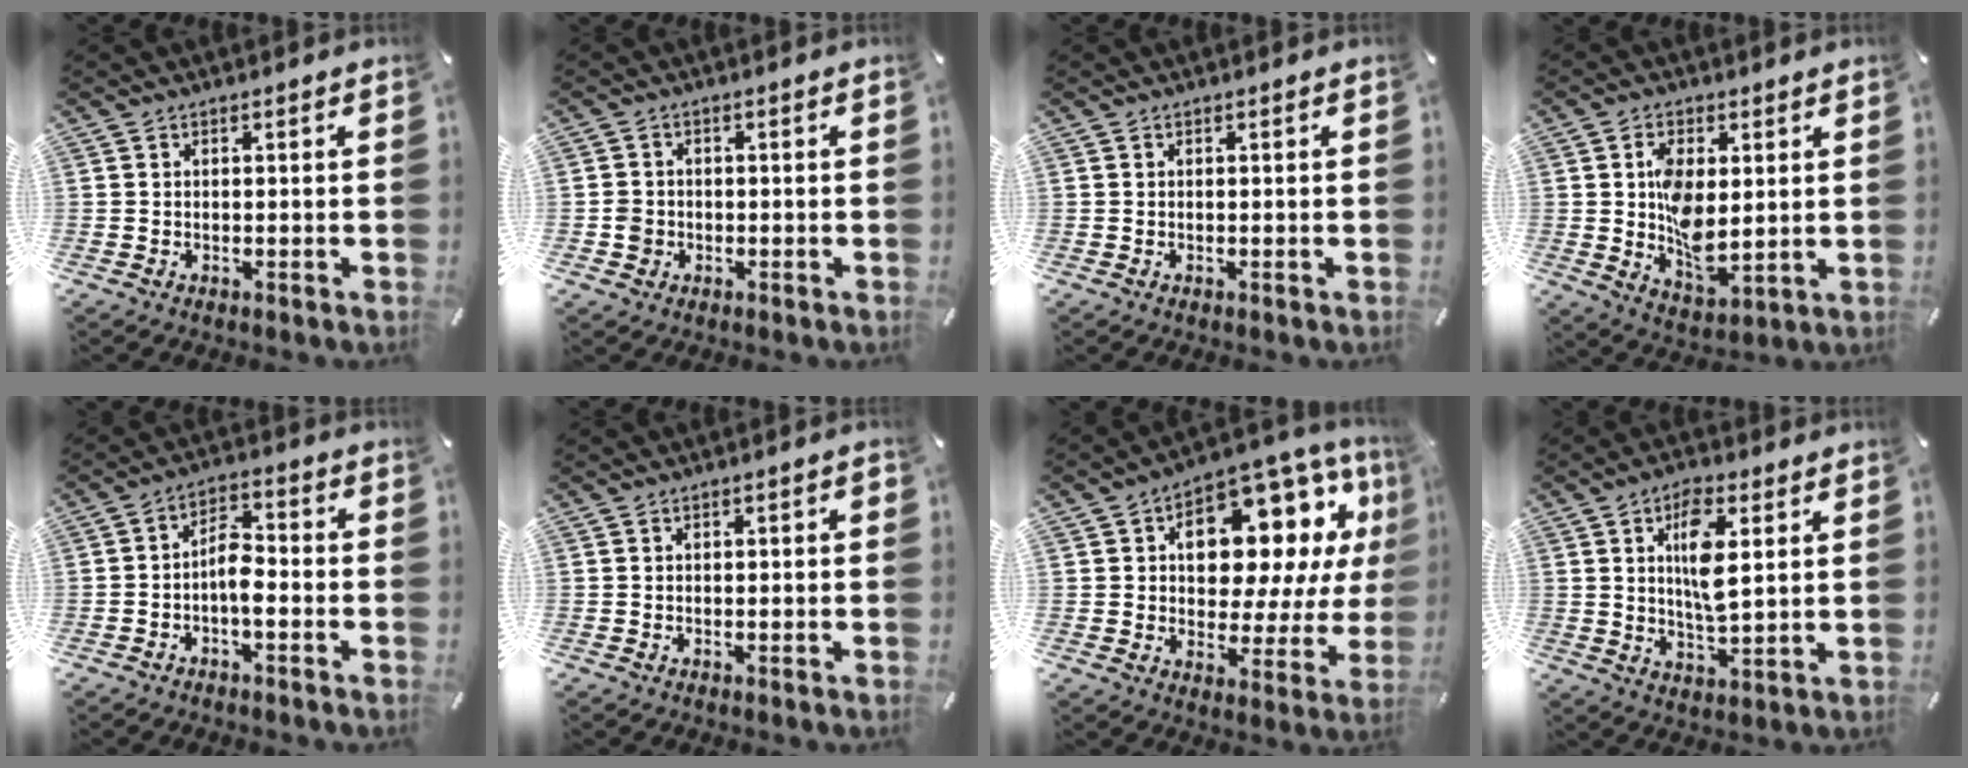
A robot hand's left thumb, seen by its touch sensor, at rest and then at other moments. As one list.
[{"total": 3.0, "force": [-0.9, 2.8, 0.6], "torque": [-0.001, 0.003, -0.020]}, {"total": 0.0}, {"total": 10.1, "force": [1.4, 6.1, 8.0], "torque": [-0.131, -0.007, 0.022]}, {"total": 6.4, "force": [-2.2, 3.2, 5.1], "torque": [-0.090, 0.018, -0.040]}, {"total": 0.8, "force": [-0.2, 0.4, 0.7], "torque": [-0.011, 0.003, -0.005]}, {"total": 17.0, "force": [6.8, 10.2, 11.8], "torque": [-0.160, -0.052, 0.113]}, {"total": 9.7, "force": [3.3, 3.6, 8.4], "torque": [-0.168, -0.013, 0.045]}]